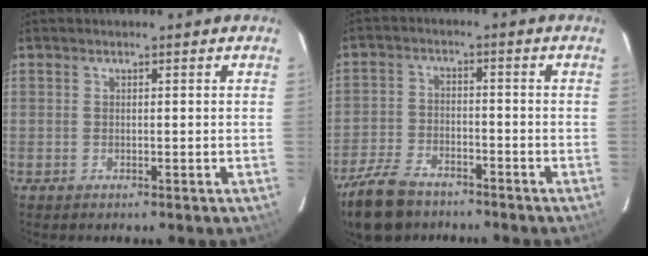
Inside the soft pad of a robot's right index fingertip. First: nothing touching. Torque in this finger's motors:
{"motor_torque": [0.66, -0.67, 0.21, 0.05]}